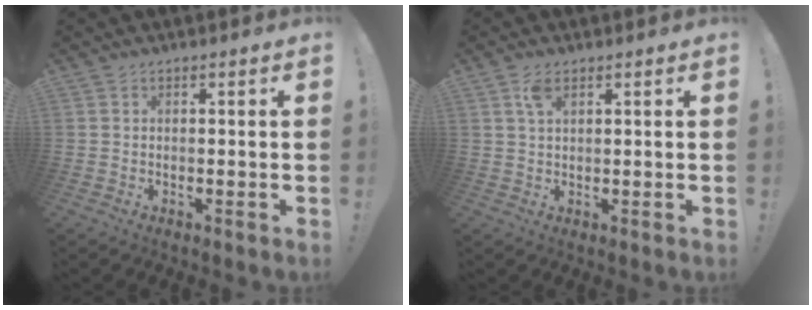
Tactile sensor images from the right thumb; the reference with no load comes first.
{"total": 3.7, "force": [1.8, 1.6, 2.8], "torque": [-0.050, -0.002, 0.031]}